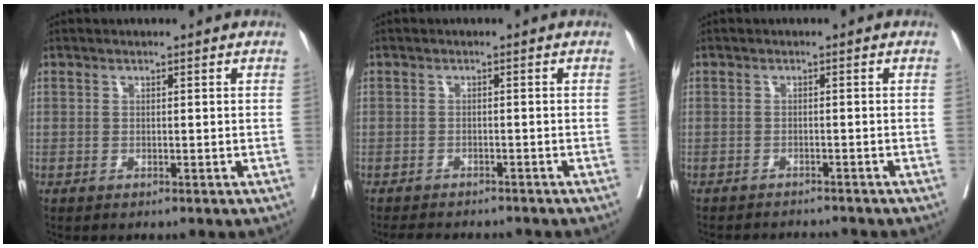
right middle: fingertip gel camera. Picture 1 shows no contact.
{"total": 6.6, "force": [-5.9, 2.1, 2.1], "torque": [-0.024, -0.004, -0.080]}
{"total": 5.5, "force": [-5.4, 0.5, 1.0], "torque": [-0.007, -0.009, -0.073]}